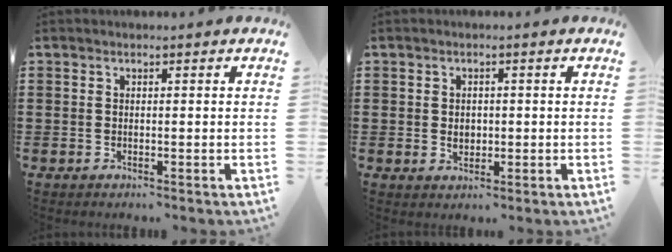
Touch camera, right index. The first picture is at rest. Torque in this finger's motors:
{"motor_torque": [1.08, 1.06, 0.36, 0.04]}